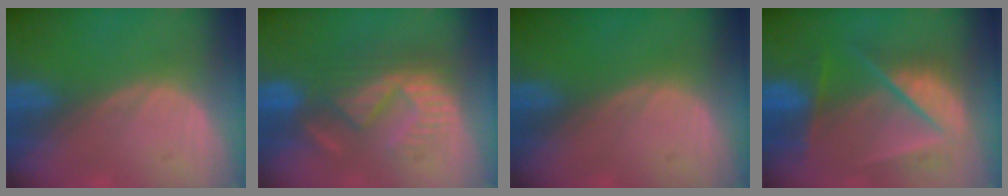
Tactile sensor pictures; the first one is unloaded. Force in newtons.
{"total": 8.8, "press": 8.7, "slide": 1.5}
{"total": 0.0}
{"total": 9.8, "press": 8.2, "slide": 5.3}